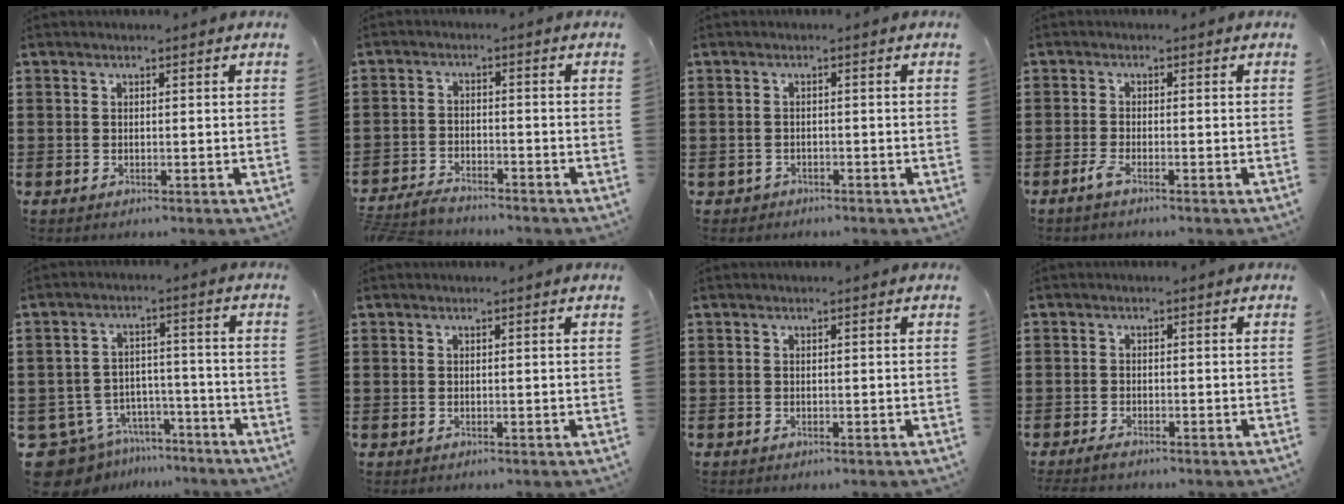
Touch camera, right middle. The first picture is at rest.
{"total": 3.4, "force": [-3.3, 0.6, 0.4], "torque": [-0.019, 0.003, -0.072]}
{"total": 0.9, "force": [-0.8, 0.4, 0.0], "torque": [-0.004, 0.000, -0.019]}
{"total": 1.7, "force": [-1.2, 0.2, 1.3], "torque": [-0.038, -0.007, -0.026]}
{"total": 8.8, "force": [-7.7, 3.9, 1.6], "torque": [-0.060, 0.023, -0.151]}
{"total": 0.0}
{"total": 0.0}
{"total": 1.3, "force": [-1.1, 0.3, 0.4], "torque": [-0.019, -0.004, -0.024]}